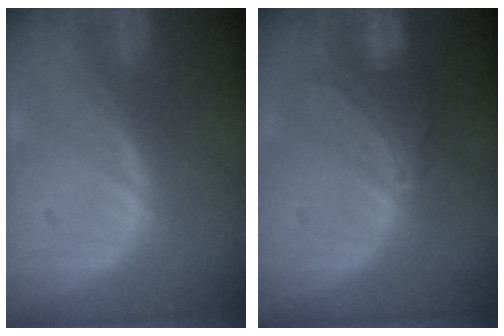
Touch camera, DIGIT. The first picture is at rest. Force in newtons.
{"total": 4.8, "press": 4.8, "slide": 0.5}